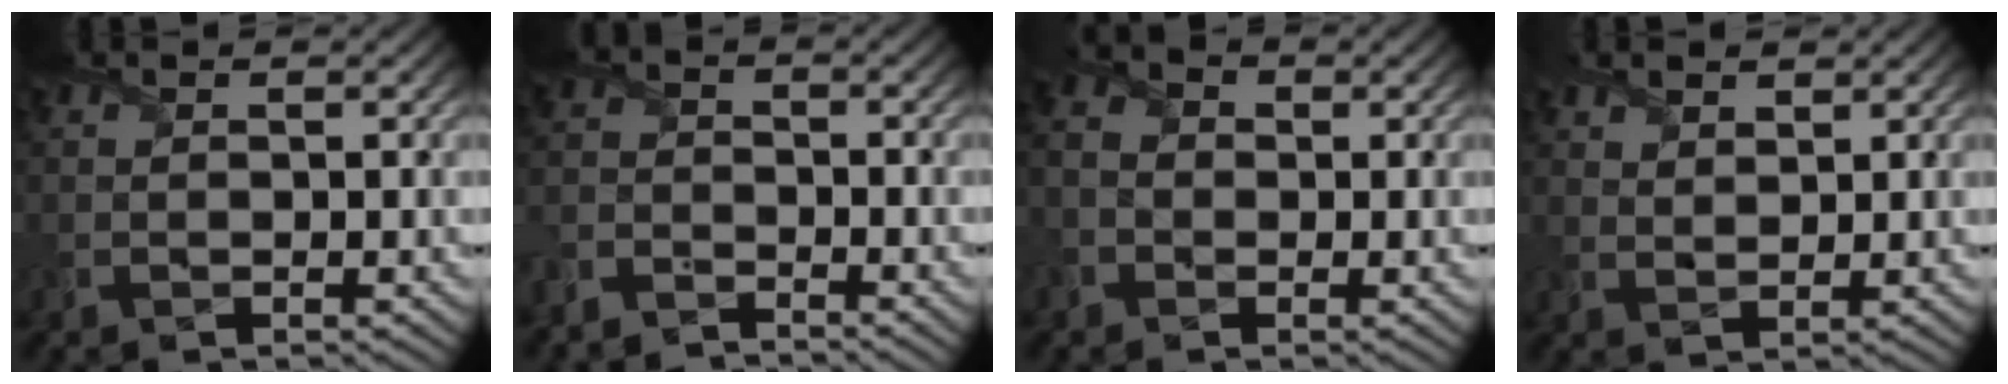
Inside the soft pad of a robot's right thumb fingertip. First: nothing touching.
{"total": 4.0, "force": [-3.9, 0.7, 0.4], "torque": [-0.010, -0.005, -0.093]}
{"total": 3.5, "force": [-1.0, 2.9, 1.7], "torque": [-0.052, 0.000, -0.021]}
{"total": 2.5, "force": [2.0, 1.0, 1.2], "torque": [-0.028, -0.001, 0.041]}